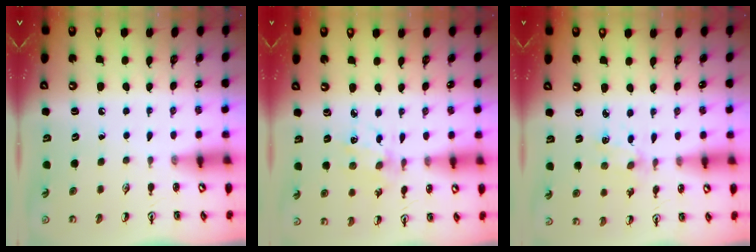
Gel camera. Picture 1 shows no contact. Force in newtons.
{"total": 2.8, "press": 2.7, "slide": 0.7}
{"total": 2.0, "press": 2.0, "slide": 0.3}